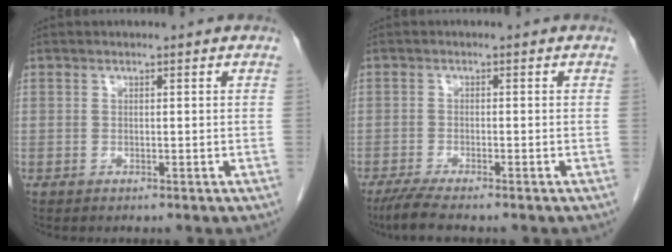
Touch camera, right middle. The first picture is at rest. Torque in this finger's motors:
{"motor_torque": [0.29, -0.19, 0.09, 0.02]}